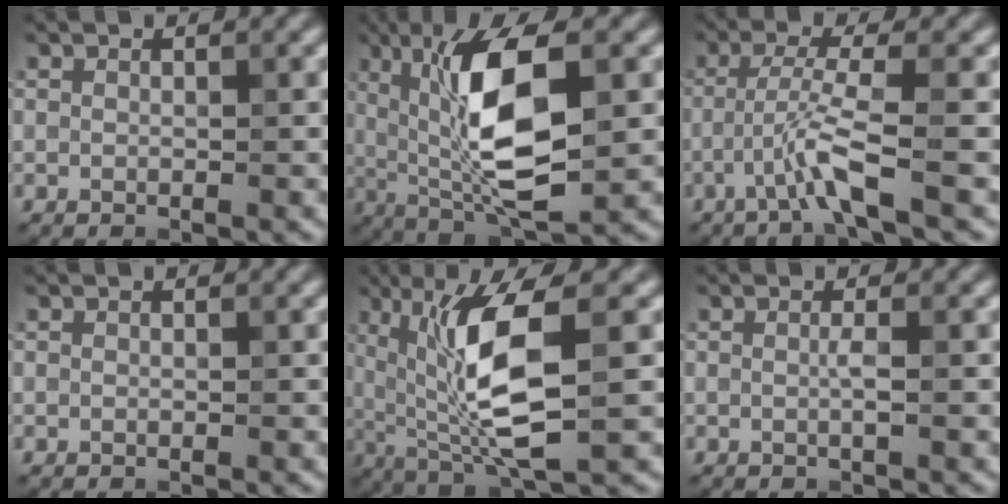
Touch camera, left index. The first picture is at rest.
{"total": 10.0, "force": [1.5, 3.3, 9.3], "torque": [-0.158, -0.004, 0.028]}
{"total": 3.6, "force": [-1.7, -0.2, 3.2], "torque": [-0.069, 0.009, -0.042]}
{"total": 0.0}
{"total": 9.0, "force": [1.3, 2.5, 8.5], "torque": [-0.158, -0.009, 0.028]}
{"total": 0.9, "force": [0.0, 0.0, 0.9], "torque": [-0.020, -0.002, -0.002]}